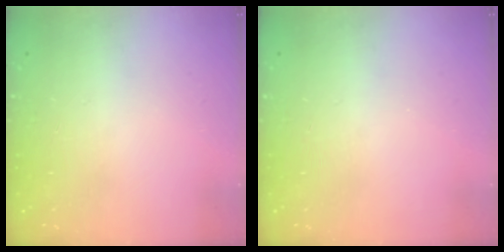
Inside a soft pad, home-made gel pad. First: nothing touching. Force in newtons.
{"total": 0.0}